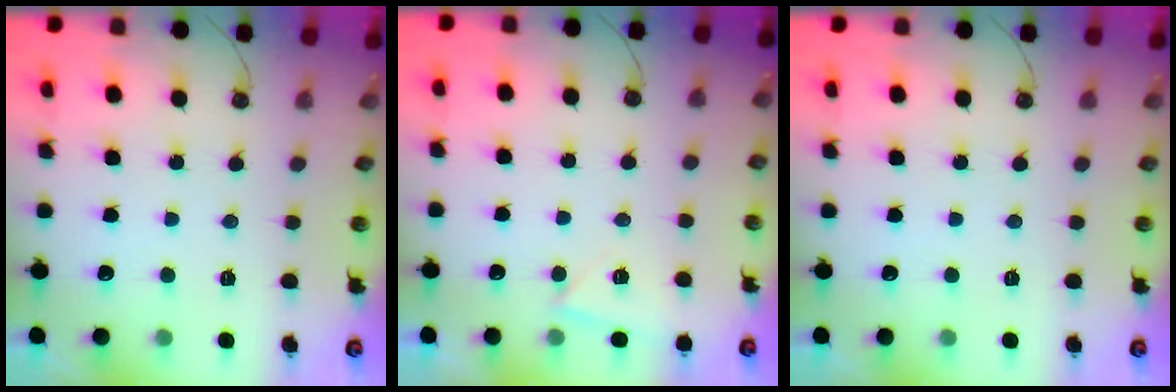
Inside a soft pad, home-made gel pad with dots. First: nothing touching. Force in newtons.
{"total": 5.2, "press": 4.8, "slide": 1.8}
{"total": 0.0}